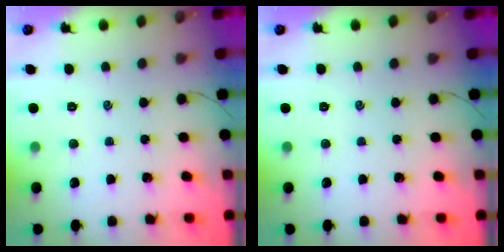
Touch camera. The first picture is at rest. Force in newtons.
{"total": 0.0}